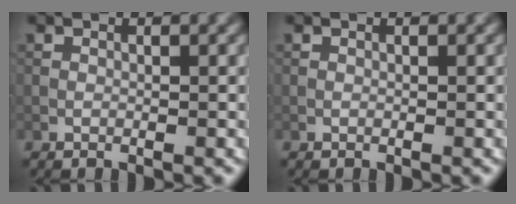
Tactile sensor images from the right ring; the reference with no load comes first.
{"total": 0.0}